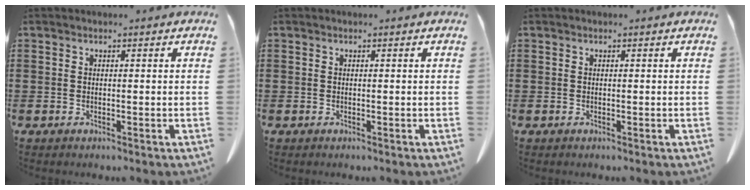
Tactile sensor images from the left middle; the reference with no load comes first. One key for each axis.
{"total": 0.0}
{"total": 0.0}